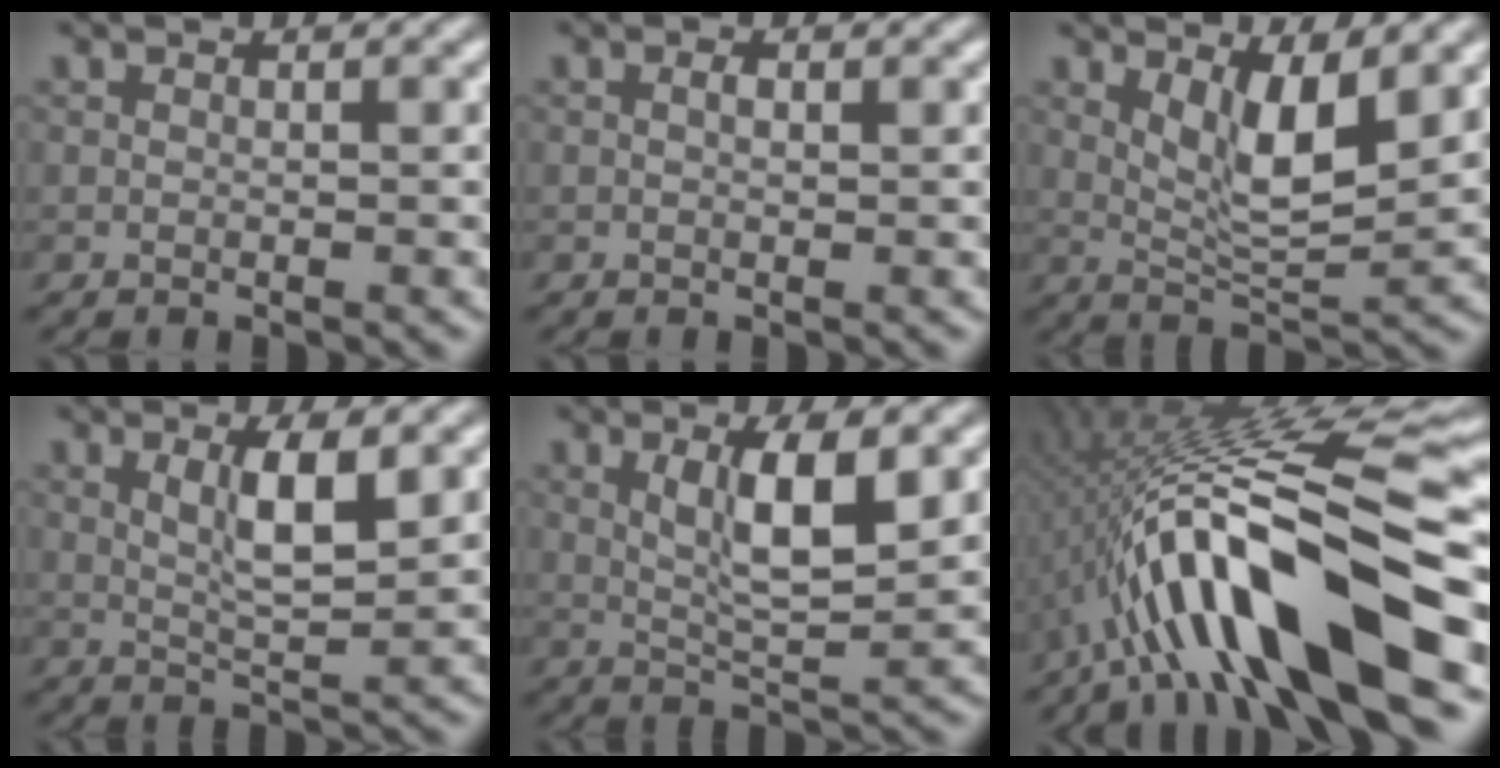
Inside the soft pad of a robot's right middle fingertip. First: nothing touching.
{"total": 0.0}
{"total": 4.4, "force": [1.9, 1.2, 3.8], "torque": [-0.074, -0.008, 0.046]}
{"total": 3.5, "force": [1.2, 0.5, 3.2], "torque": [-0.061, -0.001, 0.030]}
{"total": 4.7, "force": [1.3, 1.0, 4.4], "torque": [-0.083, 0.002, 0.033]}
{"total": 13.2, "force": [-4.8, 2.8, 12.0], "torque": [-0.196, 0.031, -0.066]}